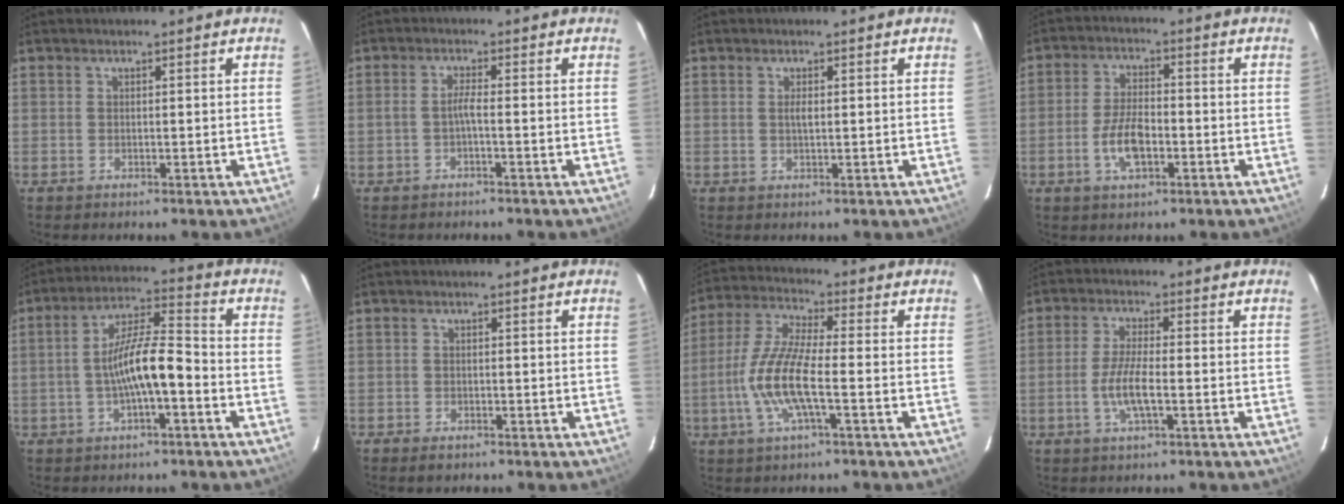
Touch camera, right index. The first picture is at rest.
{"total": 1.7, "force": [-0.9, -0.2, 1.5], "torque": [-0.030, 0.004, -0.016]}
{"total": 1.2, "force": [0.2, 0.4, 1.1], "torque": [-0.021, 0.000, 0.003]}
{"total": 7.0, "force": [-2.5, 3.1, 5.8], "torque": [-0.119, 0.004, -0.044]}
{"total": 9.8, "force": [-2.9, 2.1, 9.2], "torque": [-0.173, 0.015, -0.050]}
{"total": 2.1, "force": [-1.5, 1.3, 0.7], "torque": [-0.021, -0.001, -0.025]}
{"total": 11.1, "force": [-3.0, 1.9, 10.5], "torque": [-0.228, -0.002, -0.061]}
{"total": 6.0, "force": [-1.8, 1.1, 5.6], "torque": [-0.114, -0.003, -0.037]}